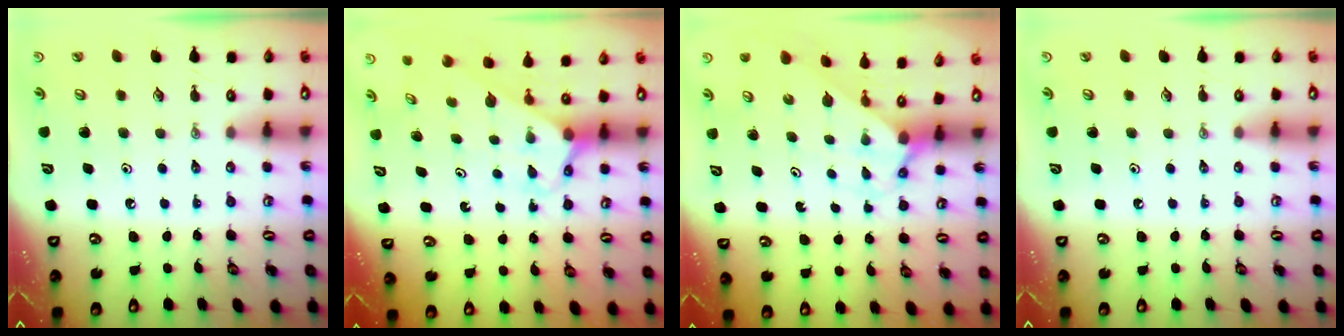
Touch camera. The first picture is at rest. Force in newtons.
{"total": 2.6, "press": 2.6, "slide": 0.2}
{"total": 2.0, "press": 2.0, "slide": 0.2}
{"total": 0.0}